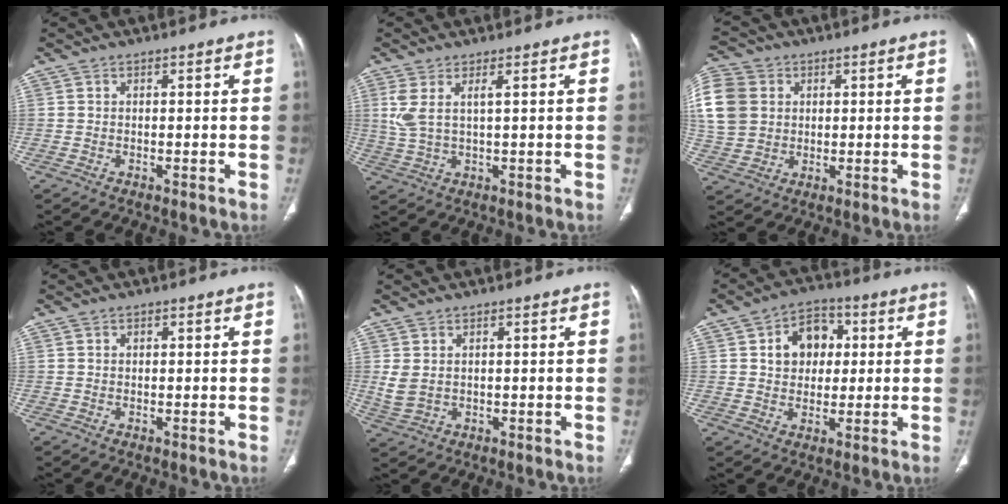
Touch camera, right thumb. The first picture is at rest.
{"total": 4.6, "force": [1.7, 1.1, 4.2], "torque": [-0.111, -0.005, 0.046]}
{"total": 20.4, "force": [4.5, 17.2, 10.1], "torque": [-0.271, 0.041, 0.096]}
{"total": 0.5, "force": [0.2, 0.4, 0.2], "torque": [-0.001, 0.001, 0.003]}
{"total": 3.6, "force": [0.7, 2.6, 2.5], "torque": [-0.058, 0.000, 0.023]}
{"total": 9.4, "force": [2.0, 7.3, 5.6], "torque": [-0.049, 0.008, 0.026]}